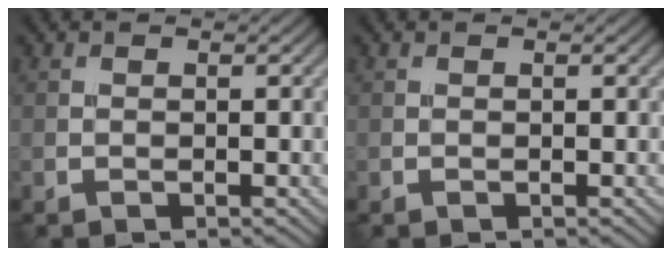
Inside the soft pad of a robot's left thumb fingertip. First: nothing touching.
{"total": 0.0}